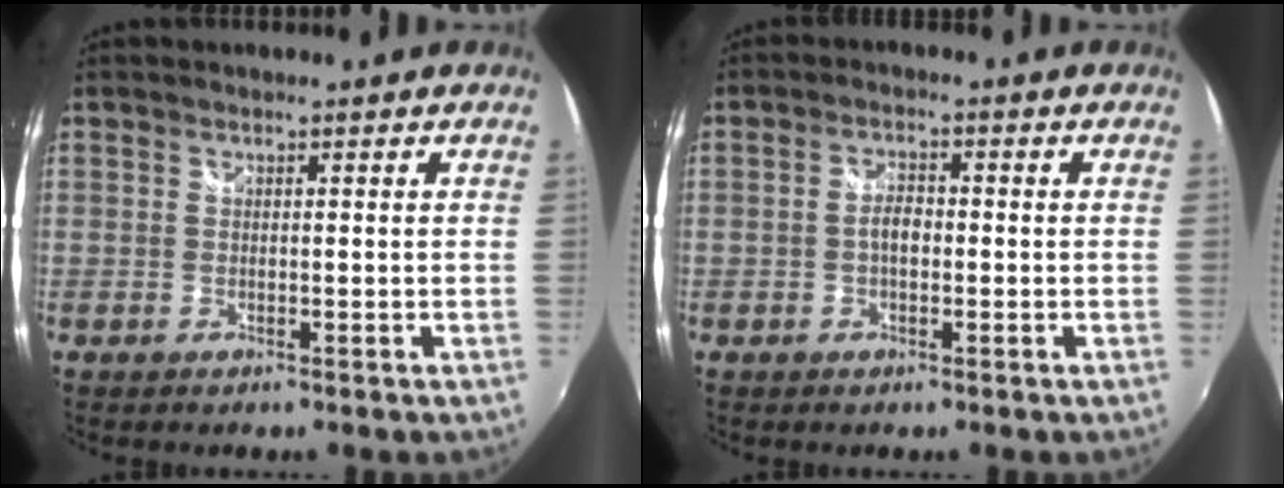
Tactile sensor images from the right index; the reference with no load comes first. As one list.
[{"total": 2.9, "force": [-0.5, 1.5, 2.4], "torque": [-0.045, 0.008, -0.011]}]